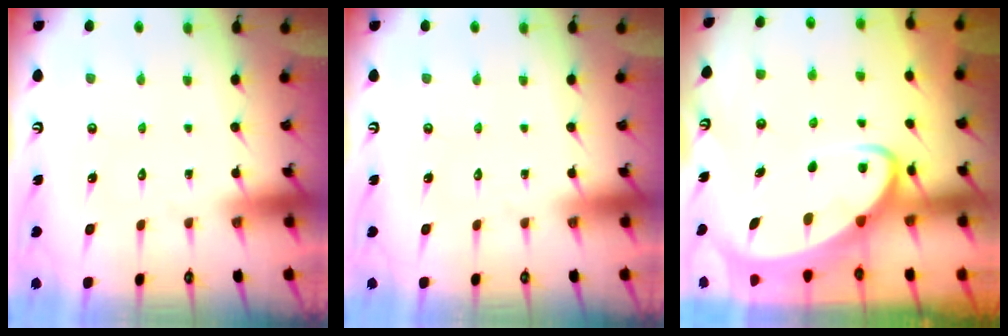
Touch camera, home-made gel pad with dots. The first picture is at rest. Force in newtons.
{"total": 0.0}
{"total": 5.2, "press": 5.1, "slide": 0.8}